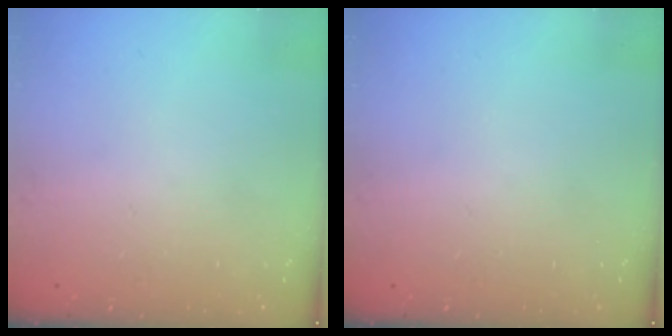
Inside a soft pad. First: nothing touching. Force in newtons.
{"total": 0.0}